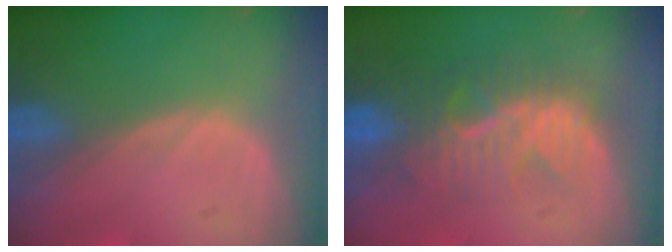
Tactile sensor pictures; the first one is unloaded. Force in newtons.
{"total": 8.6, "press": 8.0, "slide": 2.9}